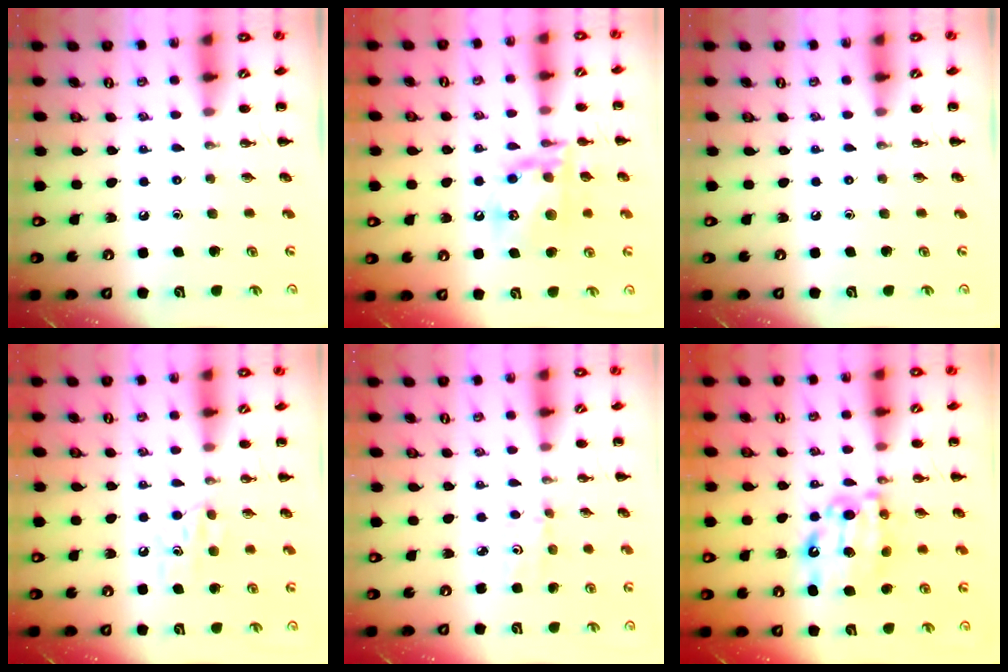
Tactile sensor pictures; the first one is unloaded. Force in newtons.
{"total": 16.3, "press": 16.1, "slide": 2.5}
{"total": 0.0}
{"total": 6.0, "press": 5.8, "slide": 1.5}
{"total": 3.2, "press": 3.0, "slide": 0.8}
{"total": 11.5, "press": 11.5, "slide": 0.9}